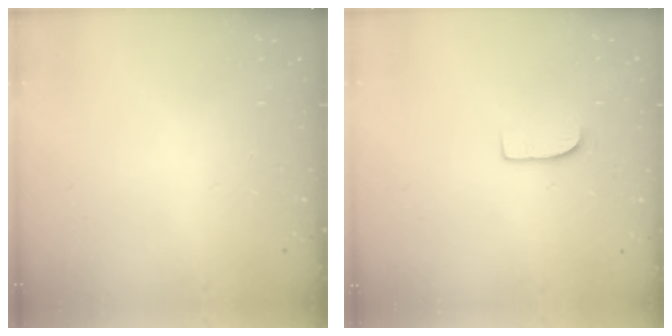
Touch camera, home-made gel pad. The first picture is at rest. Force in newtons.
{"total": 5.8, "press": 5.8, "slide": 0.5}